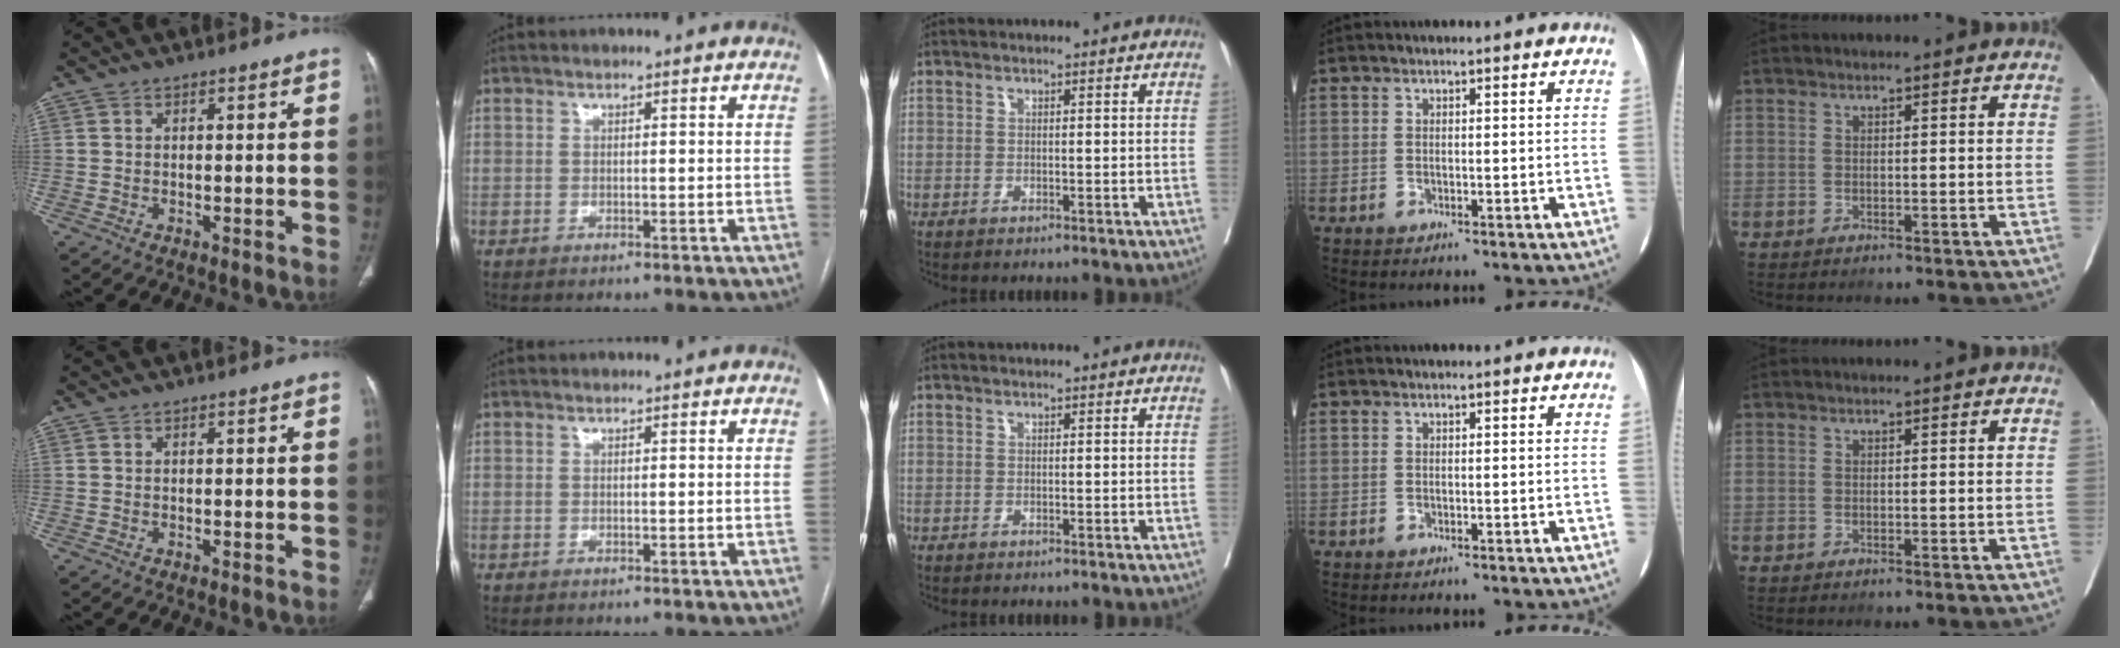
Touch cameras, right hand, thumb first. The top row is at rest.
{}